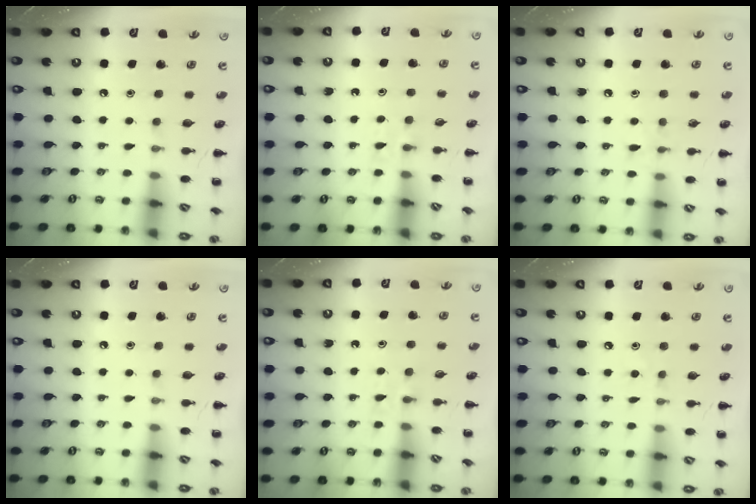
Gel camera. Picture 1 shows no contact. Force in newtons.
{"total": 2.8, "press": 2.5, "slide": 1.1}
{"total": 6.2, "press": 5.7, "slide": 2.4}
{"total": 0.0}
{"total": 2.8, "press": 2.5, "slide": 1.1}
{"total": 2.4, "press": 2.3, "slide": 0.8}